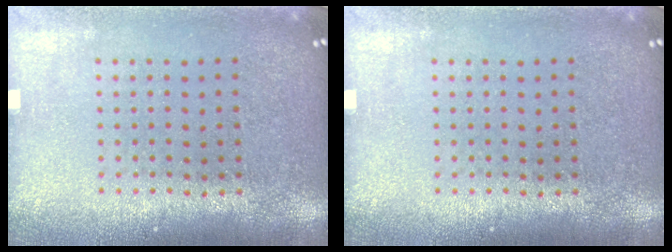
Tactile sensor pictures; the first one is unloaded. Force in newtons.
{"total": 0.0}